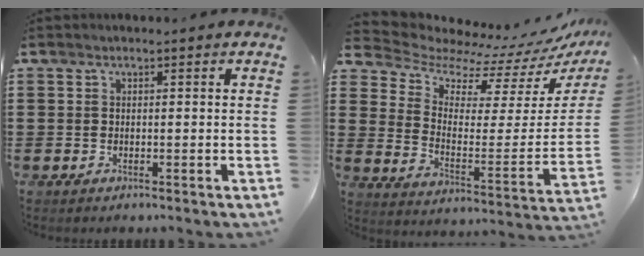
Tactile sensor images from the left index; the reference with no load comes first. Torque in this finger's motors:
{"motor_torque": [1.48, -0.66, -0.09, -0.04]}